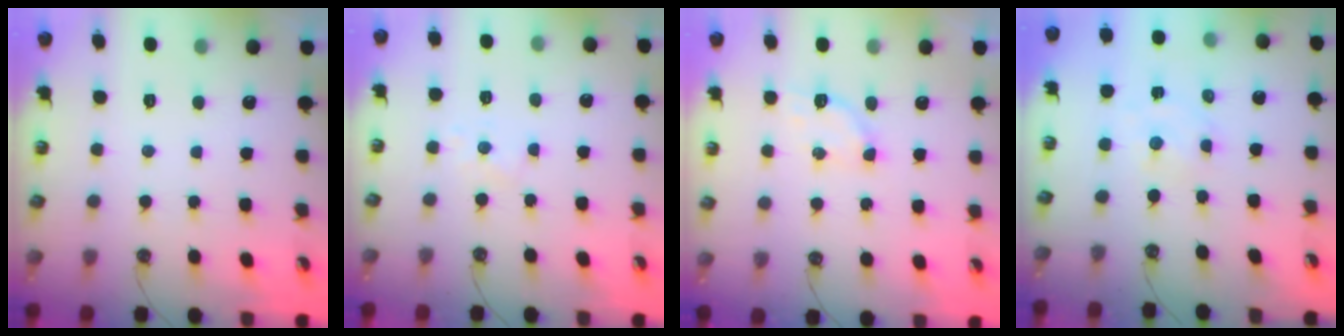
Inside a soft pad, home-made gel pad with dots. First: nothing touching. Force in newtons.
{"total": 4.8, "press": 4.7, "slide": 0.6}
{"total": 3.8, "press": 3.8, "slide": 0.5}
{"total": 1.8, "press": 1.7, "slide": 0.3}